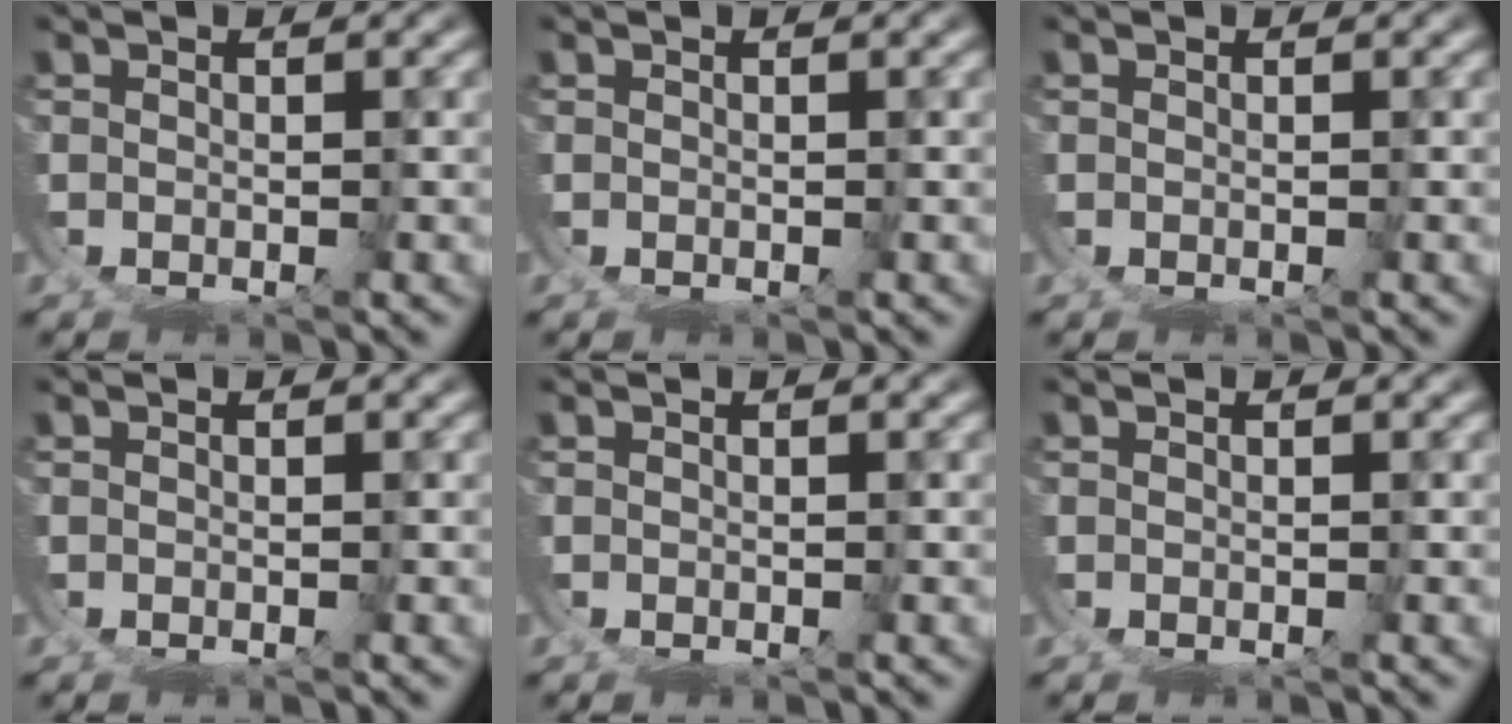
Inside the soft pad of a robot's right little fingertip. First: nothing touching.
{"total": 0.0}
{"total": 0.0}
{"total": 0.0}
{"total": 0.0}
{"total": 0.0}